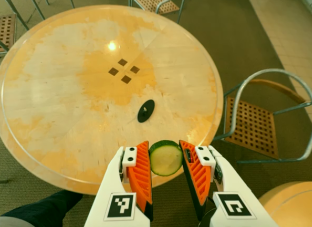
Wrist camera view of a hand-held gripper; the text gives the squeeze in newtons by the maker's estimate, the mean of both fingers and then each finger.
{"total": 9.9, "left": 10.0, "right": 9.8}